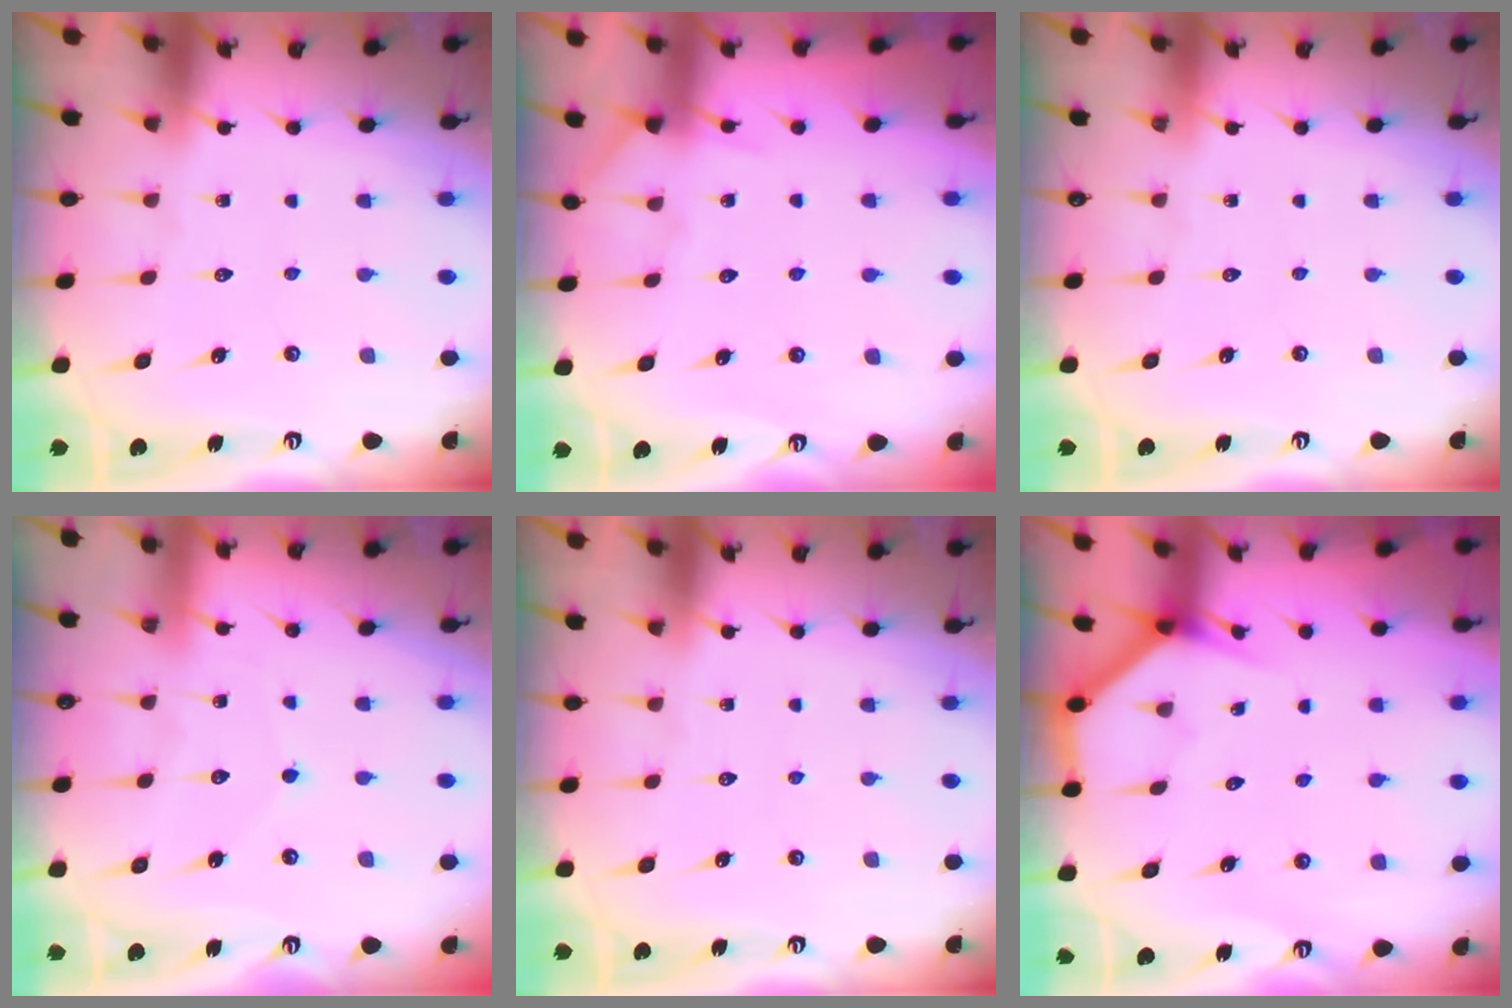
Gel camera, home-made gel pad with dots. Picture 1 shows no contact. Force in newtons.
{"total": 6.2, "press": 6.1, "slide": 0.8}
{"total": 0.0}
{"total": 4.0, "press": 4.0, "slide": 0.3}
{"total": 0.0}
{"total": 3.9, "press": 3.8, "slide": 0.3}